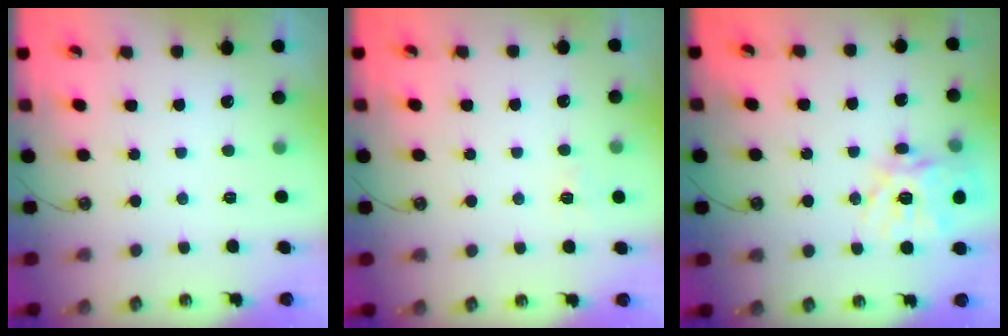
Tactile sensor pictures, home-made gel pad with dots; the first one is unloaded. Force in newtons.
{"total": 2.9, "press": 2.9, "slide": 0.4}
{"total": 18.7, "press": 18.6, "slide": 2.4}